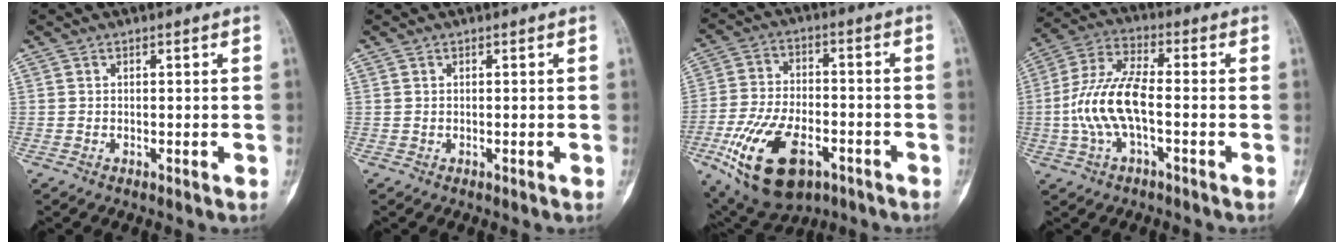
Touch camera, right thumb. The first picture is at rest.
{"total": 0.0}
{"total": 18.7, "force": [-8.3, 9.9, 13.5], "torque": [-0.247, 0.025, -0.131]}
{"total": 11.5, "force": [-2.1, 4.5, 10.4], "torque": [-0.230, 0.035, -0.044]}